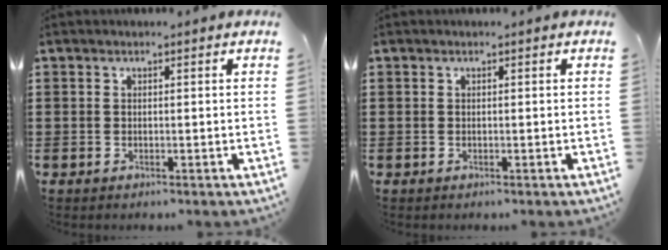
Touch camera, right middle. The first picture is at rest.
{"total": 0.0}